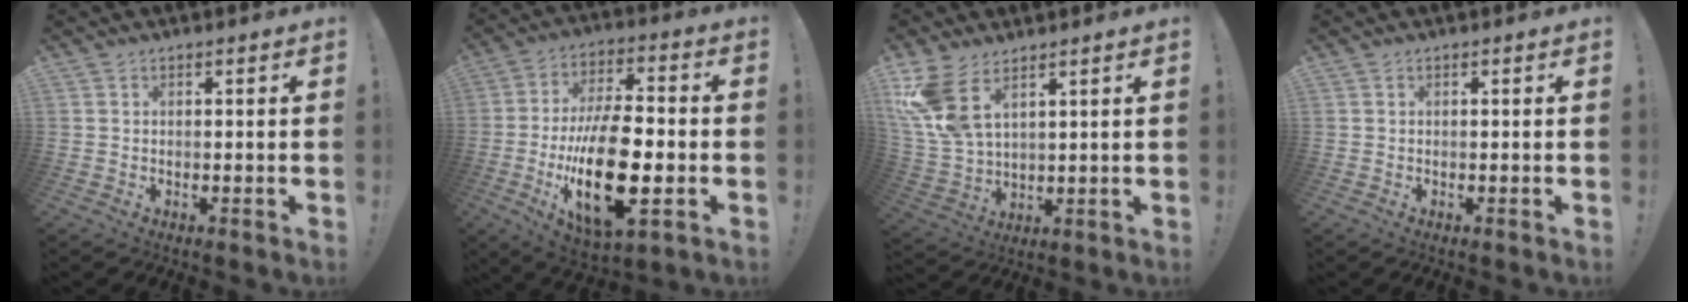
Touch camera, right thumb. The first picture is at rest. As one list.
[{"total": 23.3, "force": [-4.8, 10.1, 20.4], "torque": [-0.374, 0.009, -0.073]}, {"total": 11.3, "force": [6.6, 5.8, 7.2], "torque": [-0.153, -0.028, 0.131]}, {"total": 0.0}]